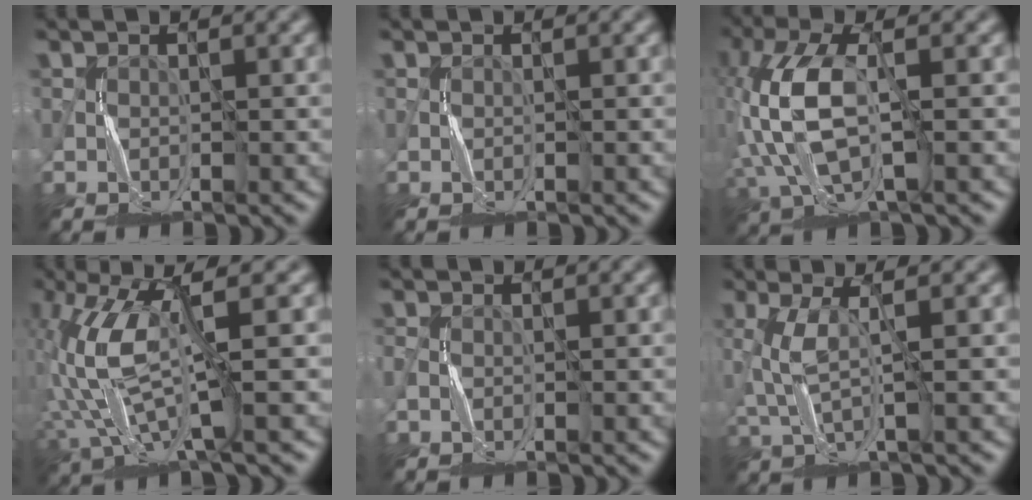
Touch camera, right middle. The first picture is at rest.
{"total": 0.0}
{"total": 8.7, "force": [-0.3, 4.0, 7.7], "torque": [-0.189, 0.013, -0.013]}
{"total": 8.2, "force": [0.9, 2.4, 7.8], "torque": [-0.190, -0.006, 0.023]}
{"total": 0.8, "force": [-0.5, 0.4, 0.5], "torque": [-0.011, 0.000, -0.010]}
{"total": 3.3, "force": [0.2, 0.7, 3.2], "torque": [-0.082, 0.000, 0.008]}